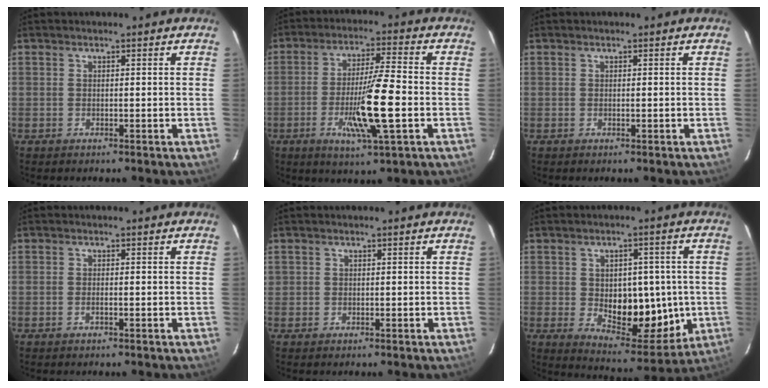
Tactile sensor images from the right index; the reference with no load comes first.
{"total": 12.3, "force": [-3.2, 0.7, 11.8], "torque": [-0.214, -0.010, -0.056]}
{"total": 0.0}
{"total": 0.9, "force": [-0.4, 0.3, 0.7], "torque": [-0.018, 0.000, -0.006]}
{"total": 1.0, "force": [0.1, 1.0, 0.2], "torque": [0.001, 0.011, 0.002]}
{"total": 14.6, "force": [-1.1, 7.9, 12.2], "torque": [-0.174, 0.003, 0.007]}